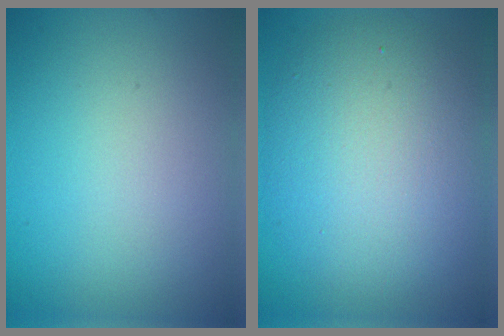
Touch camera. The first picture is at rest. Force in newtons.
{"total": 8.3, "press": 8.2, "slide": 0.5}